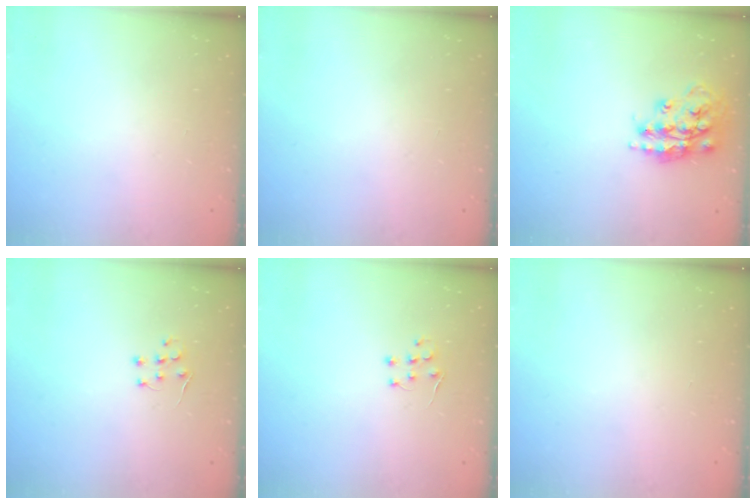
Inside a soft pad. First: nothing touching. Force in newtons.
{"total": 0.0}
{"total": 16.8, "press": 16.7, "slide": 1.5}
{"total": 5.1, "press": 5.1, "slide": 0.7}
{"total": 5.1, "press": 5.1, "slide": 0.7}
{"total": 0.0}